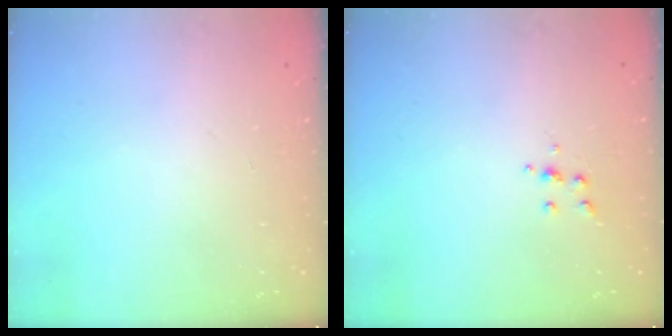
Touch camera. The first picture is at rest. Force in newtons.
{"total": 4.0, "press": 3.9, "slide": 0.9}